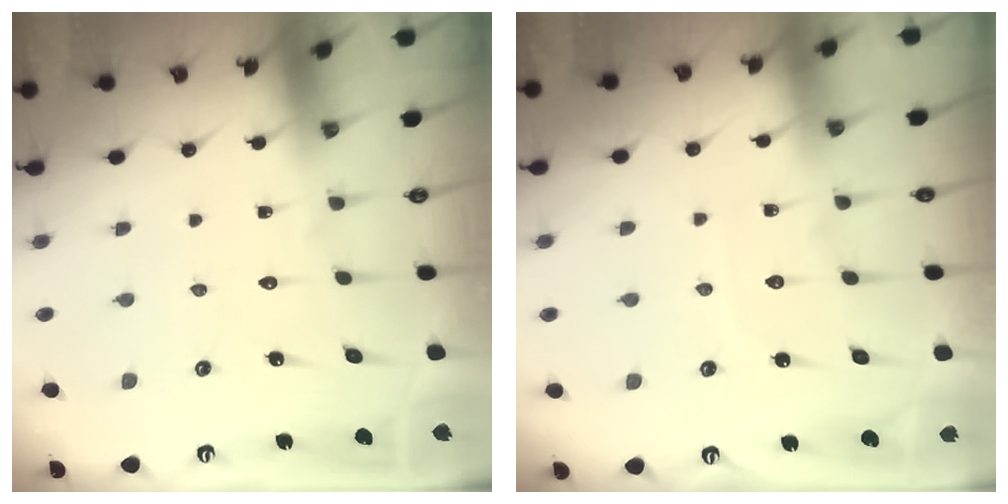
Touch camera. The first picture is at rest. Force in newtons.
{"total": 3.9, "press": 3.9, "slide": 0.5}